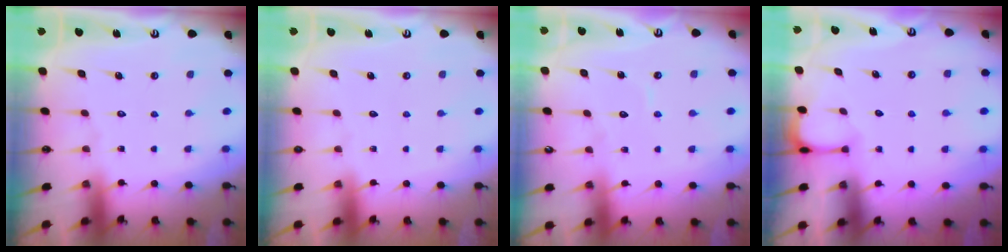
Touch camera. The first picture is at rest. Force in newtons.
{"total": 0.0}
{"total": 5.0, "press": 5.0, "slide": 0.1}
{"total": 1.6, "press": 1.6, "slide": 0.1}